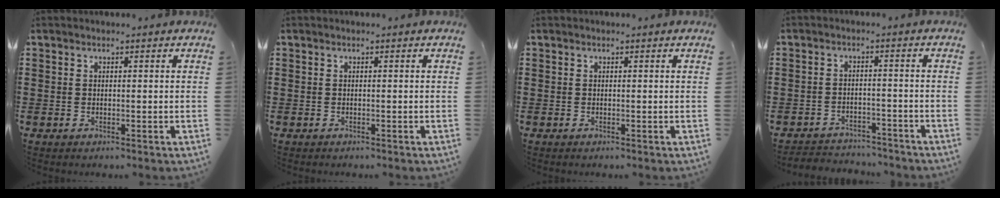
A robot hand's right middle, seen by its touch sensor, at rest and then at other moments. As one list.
[{"total": 0.0}, {"total": 0.0}, {"total": 3.2, "force": [-3.1, 0.5, -0.1], "torque": [-0.007, -0.002, -0.068]}]